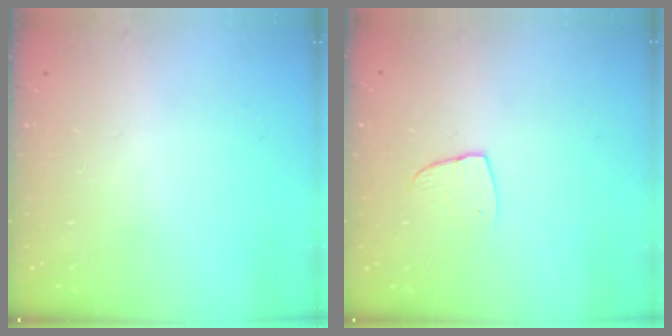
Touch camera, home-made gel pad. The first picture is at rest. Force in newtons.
{"total": 6.4, "press": 6.4, "slide": 0.3}